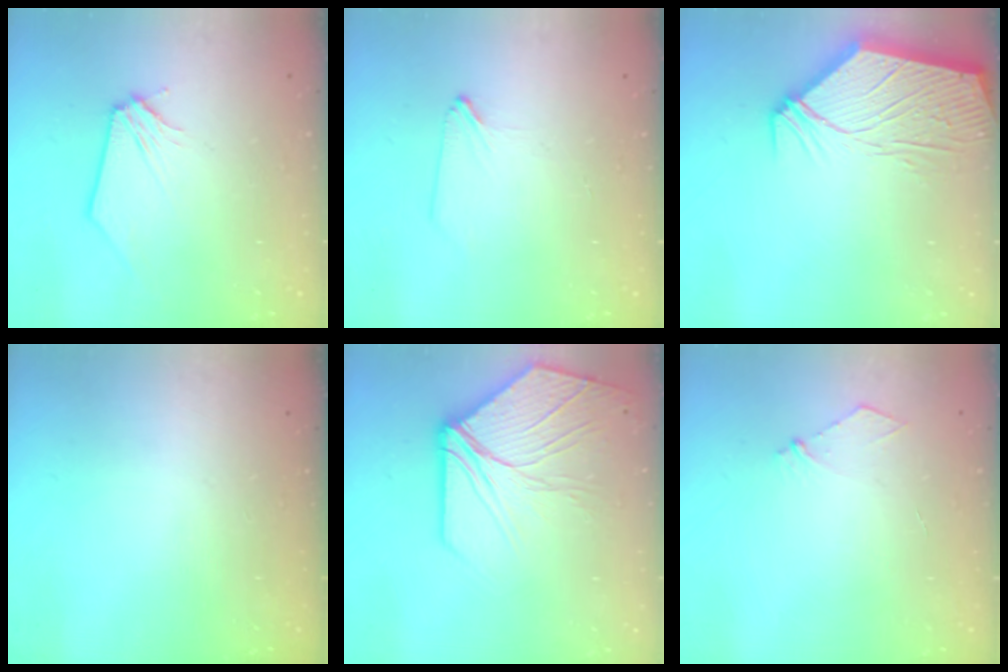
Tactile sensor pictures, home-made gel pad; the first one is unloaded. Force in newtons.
{"total": 1.2, "press": 1.2, "slide": 0.3}
{"total": 12.7, "press": 12.7, "slide": 1.4}
{"total": 0.0}
{"total": 10.8, "press": 10.6, "slide": 1.9}
{"total": 4.7, "press": 4.6, "slide": 0.7}